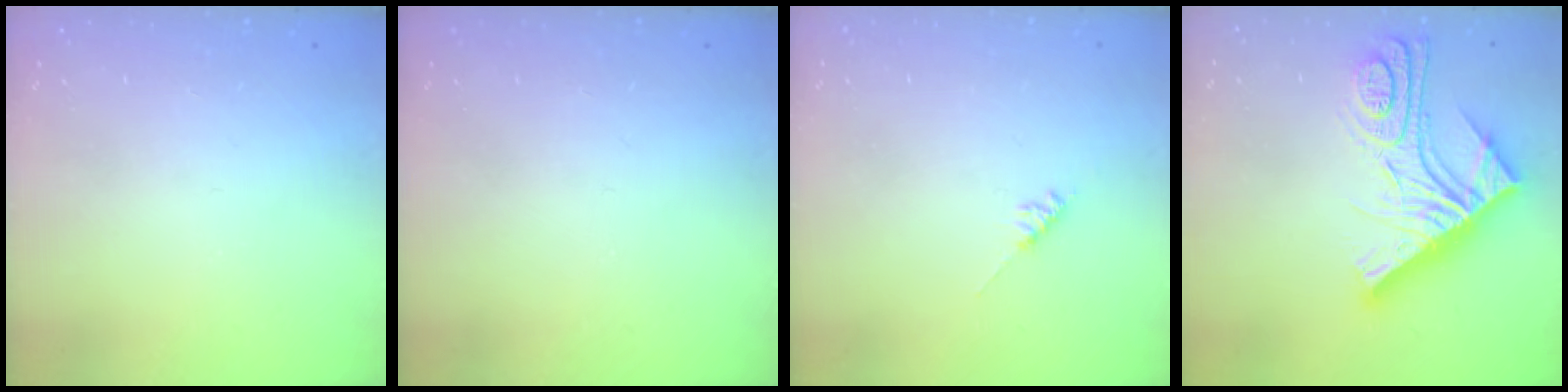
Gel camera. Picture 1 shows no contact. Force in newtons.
{"total": 0.0}
{"total": 4.9, "press": 4.8, "slide": 0.8}
{"total": 17.1, "press": 17.0, "slide": 1.5}